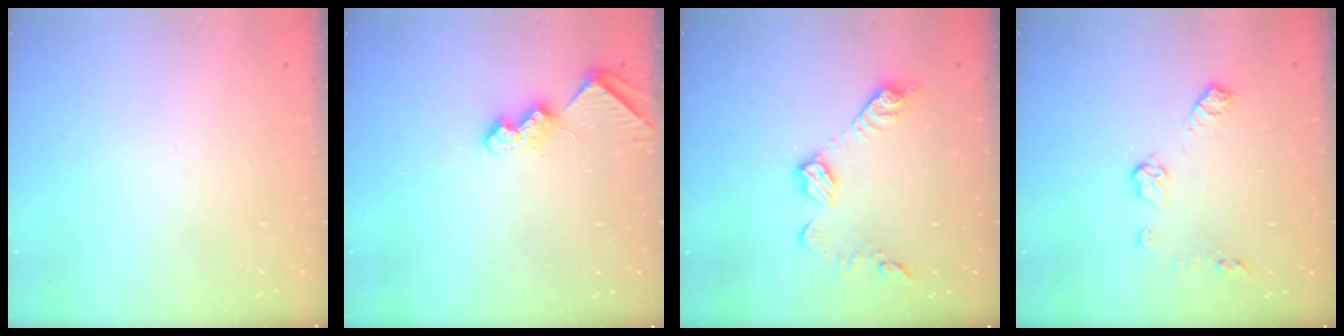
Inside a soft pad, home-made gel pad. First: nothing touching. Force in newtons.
{"total": 7.7, "press": 7.6, "slide": 0.9}
{"total": 12.5, "press": 12.5, "slide": 0.7}
{"total": 8.9, "press": 8.9, "slide": 0.4}